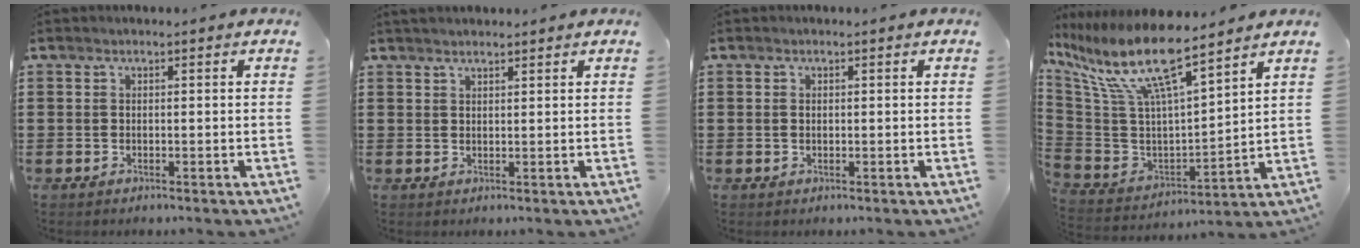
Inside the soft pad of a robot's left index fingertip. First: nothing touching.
{"total": 1.4, "force": [1.4, 0.3, 0.4], "torque": [-0.009, 0.002, 0.026]}
{"total": 0.7, "force": [0.0, 0.5, 0.5], "torque": [-0.013, 0.003, -0.001]}
{"total": 13.7, "force": [8.8, 3.1, 10.0], "torque": [-0.237, -0.057, 0.145]}